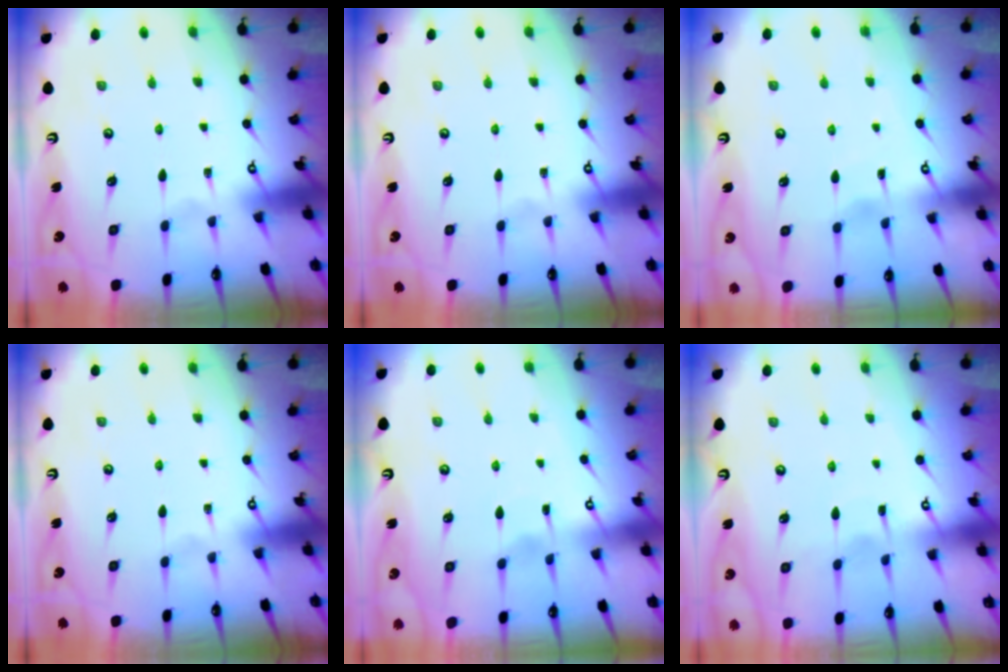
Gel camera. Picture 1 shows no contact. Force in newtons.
{"total": 0.0}
{"total": 1.7, "press": 1.7, "slide": 0.3}
{"total": 0.0}
{"total": 2.4, "press": 2.4, "slide": 0.4}
{"total": 3.3, "press": 3.3, "slide": 0.3}